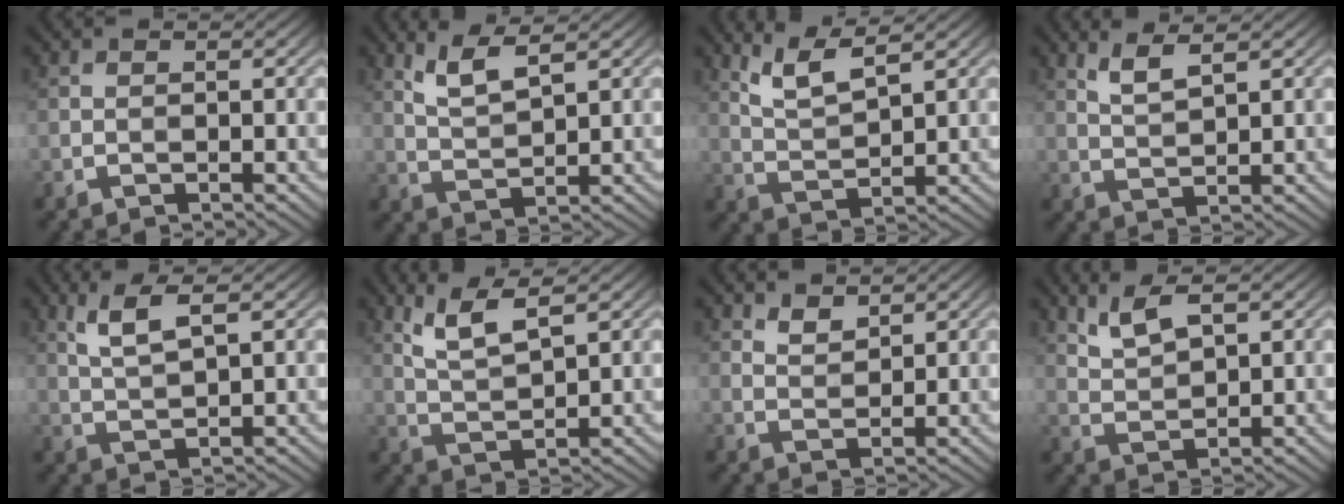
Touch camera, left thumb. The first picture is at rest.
{"total": 4.7, "force": [3.1, 1.1, 3.4], "torque": [-0.084, -0.002, 0.068]}
{"total": 5.5, "force": [3.8, 1.2, 3.7], "torque": [-0.091, -0.003, 0.084]}
{"total": 3.4, "force": [2.3, 0.7, 2.4], "torque": [-0.058, 0.000, 0.050]}
{"total": 4.4, "force": [2.4, 0.9, 3.6], "torque": [-0.089, 0.002, 0.054]}
{"total": 5.5, "force": [3.4, 1.2, 4.2], "torque": [-0.100, -0.001, 0.075]}
{"total": 2.4, "force": [2.0, 0.9, 1.0], "torque": [-0.022, -0.003, 0.043]}
{"total": 4.7, "force": [3.0, 1.6, 3.3], "torque": [-0.082, 0.001, 0.064]}